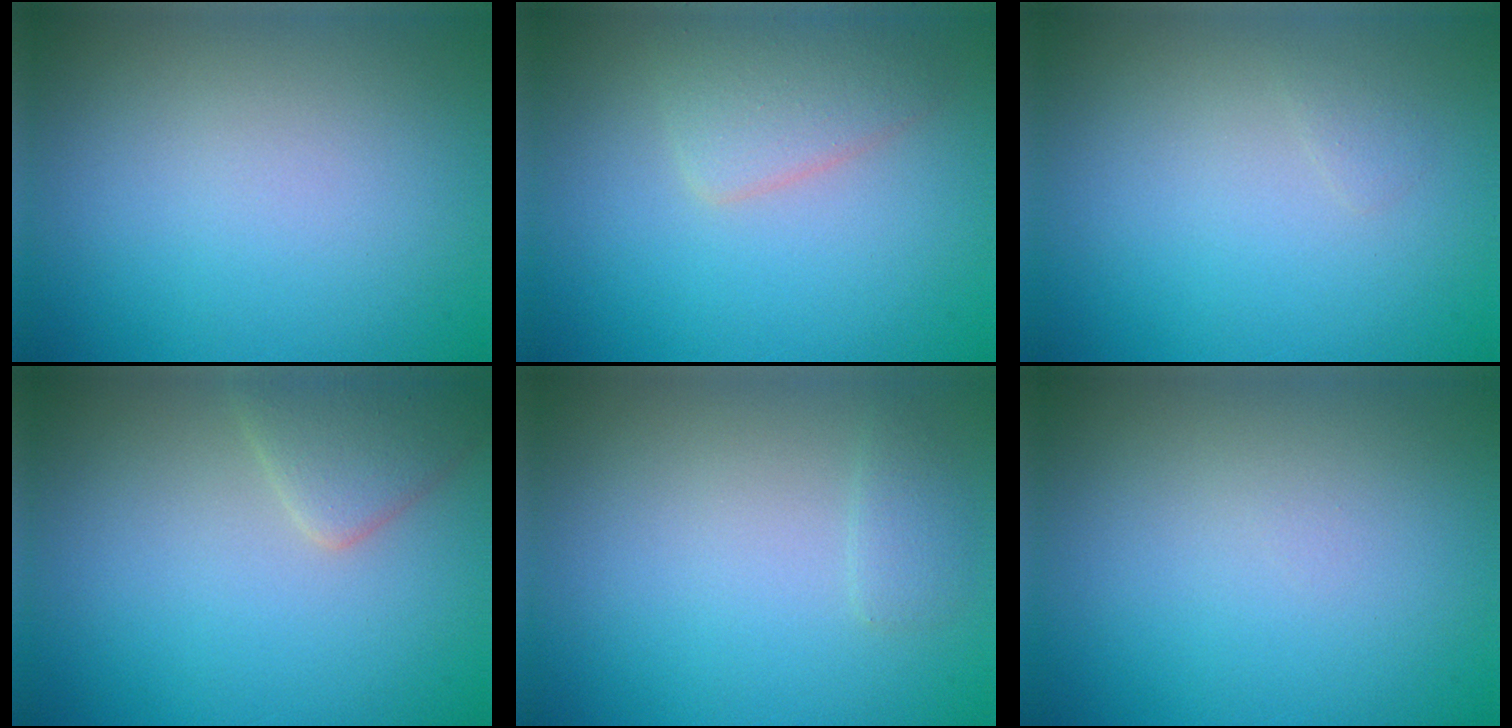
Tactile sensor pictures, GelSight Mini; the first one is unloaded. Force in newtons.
{"total": 2.8, "press": 2.8, "slide": 0.2}
{"total": 0.5, "press": 0.5, "slide": 0.0}
{"total": 2.9, "press": 2.9, "slide": 0.2}
{"total": 1.0, "press": 1.0, "slide": 0.1}
{"total": 0.0}